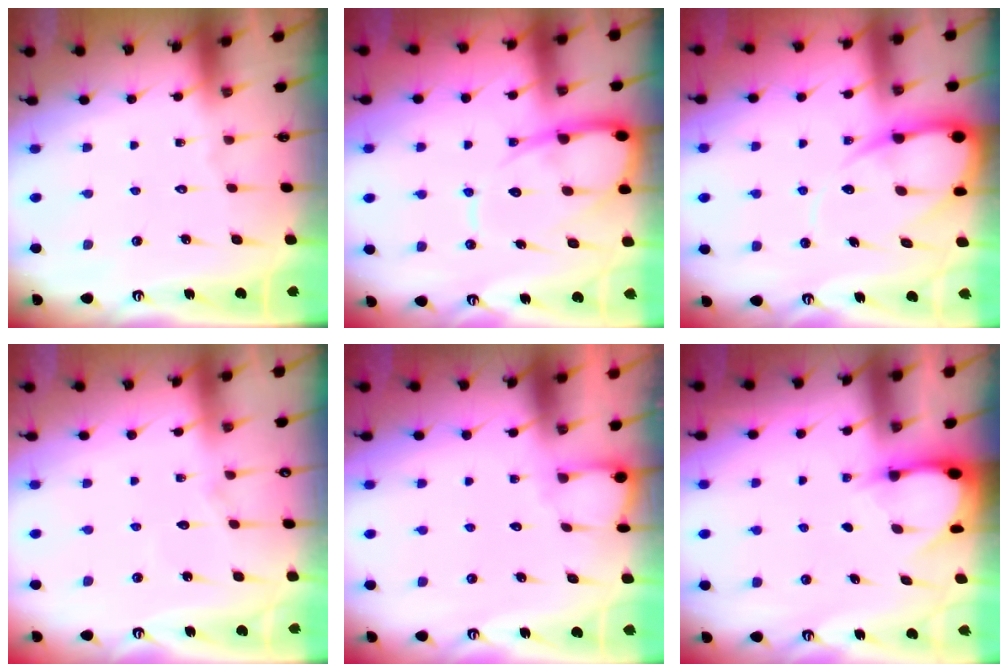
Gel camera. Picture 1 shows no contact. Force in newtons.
{"total": 11.5, "press": 11.4, "slide": 1.4}
{"total": 11.9, "press": 11.9, "slide": 1.0}
{"total": 5.9, "press": 5.9, "slide": 0.6}
{"total": 2.8, "press": 2.8, "slide": 0.2}
{"total": 3.2, "press": 3.2, "slide": 0.4}